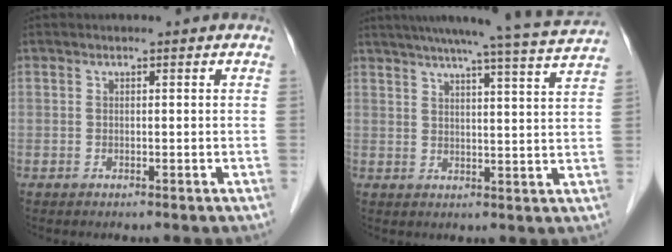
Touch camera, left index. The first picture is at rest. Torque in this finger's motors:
{"motor_torque": [0.50, -0.56, 0.20, 0.11]}